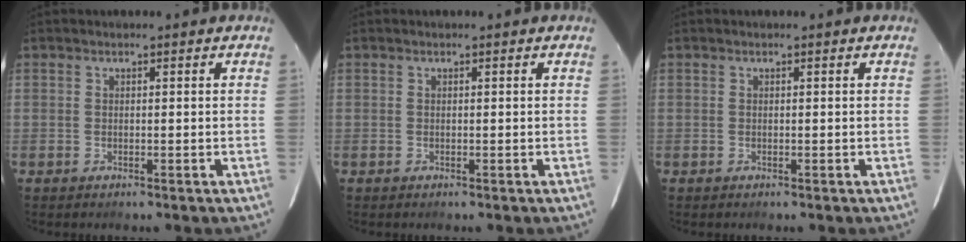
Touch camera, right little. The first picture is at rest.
{"total": 0.0}
{"total": 0.0}